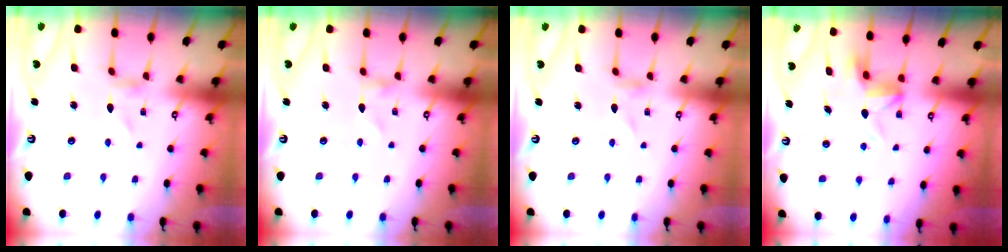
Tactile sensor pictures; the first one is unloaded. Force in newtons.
{"total": 0.0}
{"total": 0.0}
{"total": 6.2, "press": 6.2, "slide": 0.4}